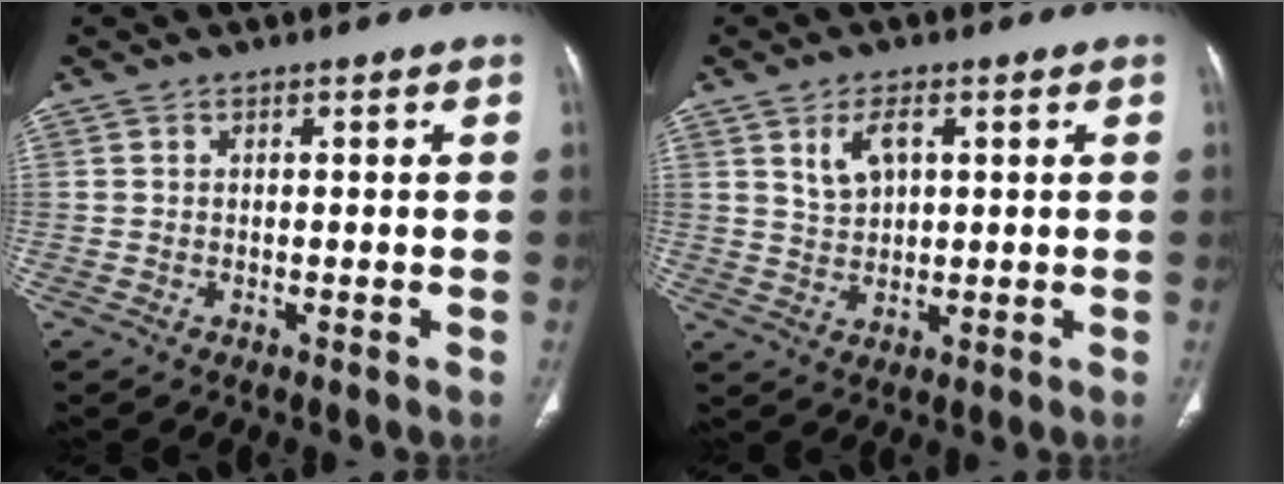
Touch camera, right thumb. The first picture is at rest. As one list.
[{"total": 5.0, "force": [2.1, 2.7, 3.6], "torque": [-0.062, -0.008, 0.045]}]